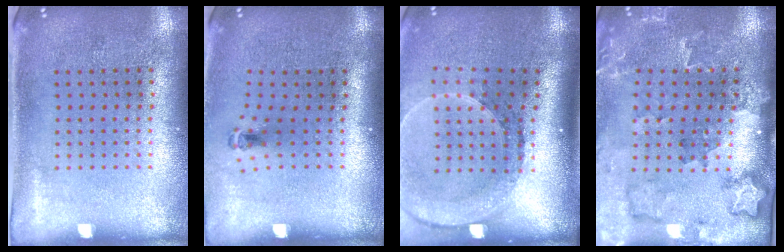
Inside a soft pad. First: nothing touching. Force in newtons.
{"total": 0.6, "press": 0.3, "slide": 0.5}
{"total": 2.6, "press": 1.9, "slide": 1.8}
{"total": 1.9, "press": 1.8, "slide": 0.4}